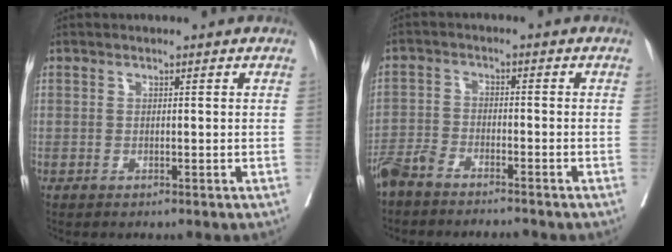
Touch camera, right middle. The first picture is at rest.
{"total": 6.1, "force": [-5.6, 0.7, 2.4], "torque": [-0.042, -0.007, -0.101]}